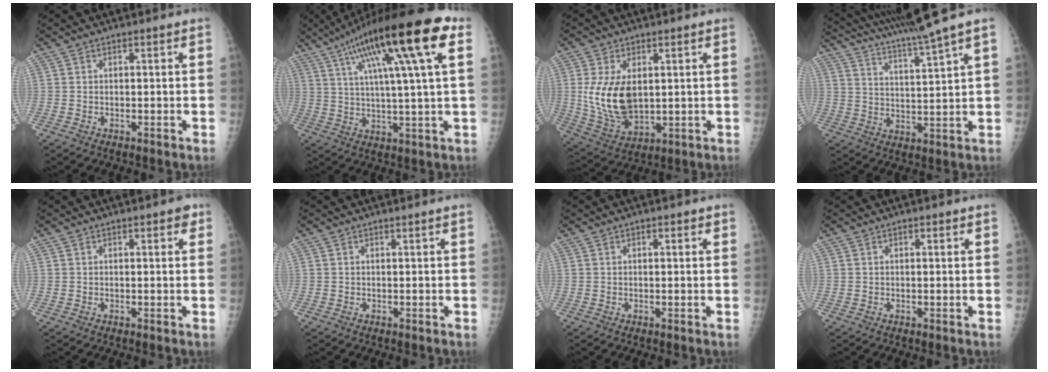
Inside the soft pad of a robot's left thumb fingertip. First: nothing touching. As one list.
[{"total": 21.5, "force": [9.5, 3.0, 19.1], "torque": [-0.312, 0.008, 0.148]}, {"total": 12.2, "force": [1.5, 7.3, 9.6], "torque": [-0.173, -0.017, 0.044]}, {"total": 13.4, "force": [11.4, -2.1, 6.8], "torque": [-0.115, -0.061, 0.189]}, {"total": 2.0, "force": [1.0, 0.7, 1.6], "torque": [-0.013, 0.000, 0.009]}, {"total": 0.0}, {"total": 1.1, "force": [0.6, 0.4, 0.9], "torque": [-0.012, 0.001, 0.006]}, {"total": 0.7, "force": [0.3, 0.2, 0.6], "torque": [-0.010, 0.000, 0.004]}]